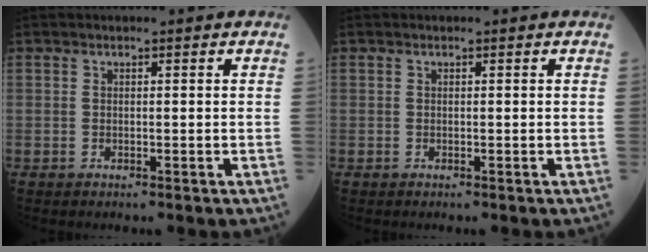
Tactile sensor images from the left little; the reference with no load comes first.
{"total": 0.0}